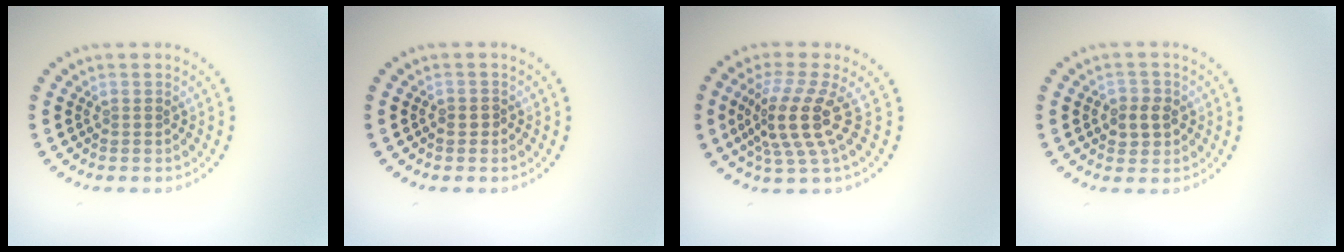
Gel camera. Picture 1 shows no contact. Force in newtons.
{"total": 0.7, "press": 0.6, "slide": 0.4}
{"total": 4.6, "press": 3.4, "slide": 3.0}
{"total": 2.2, "press": 2.2, "slide": 0.5}